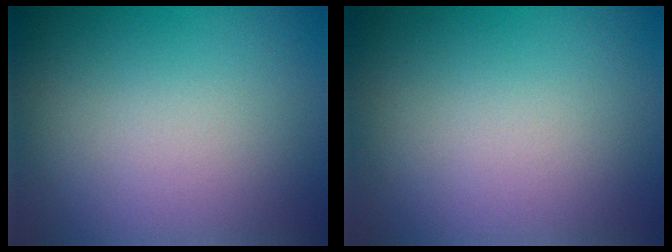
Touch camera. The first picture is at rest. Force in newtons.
{"total": 0.0}